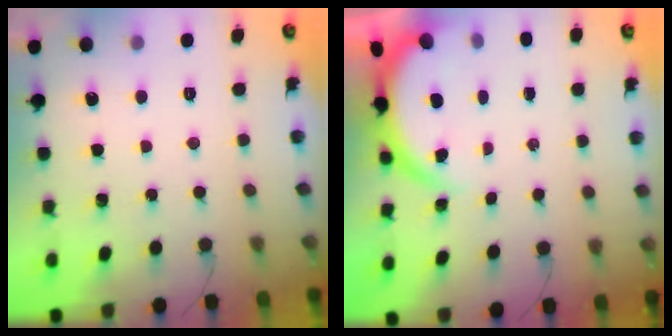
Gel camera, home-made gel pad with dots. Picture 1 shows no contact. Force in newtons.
{"total": 3.8, "press": 3.8, "slide": 0.2}